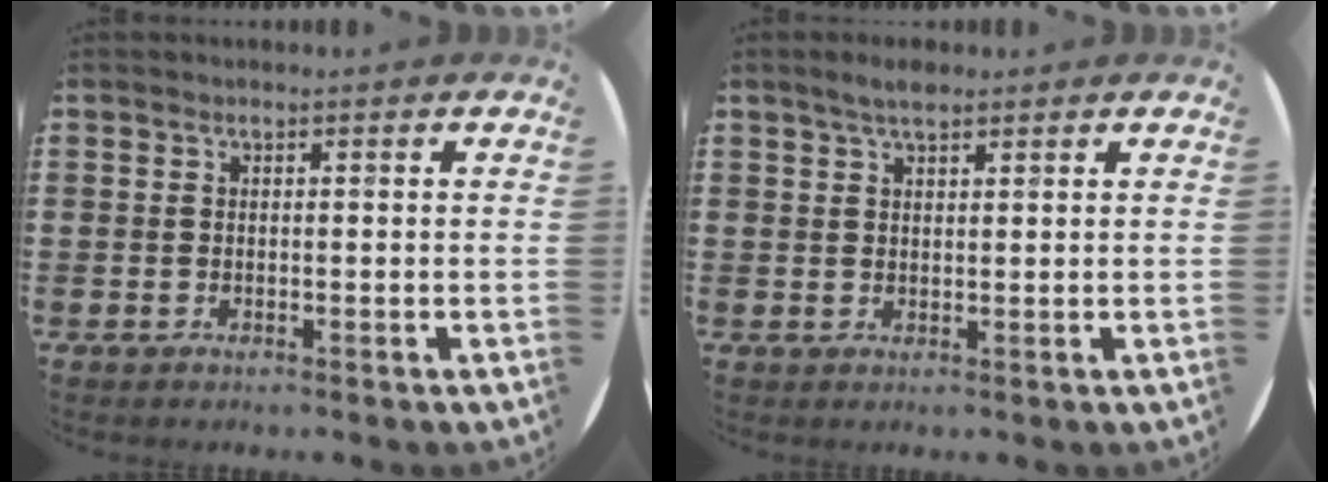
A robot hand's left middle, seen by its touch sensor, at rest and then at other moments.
{"total": 2.5, "force": [2.0, 0.7, 1.2], "torque": [-0.018, 0.003, 0.034]}